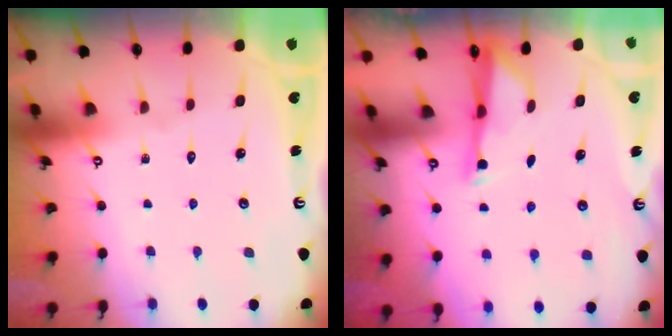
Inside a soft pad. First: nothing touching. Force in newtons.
{"total": 3.1, "press": 3.0, "slide": 0.6}